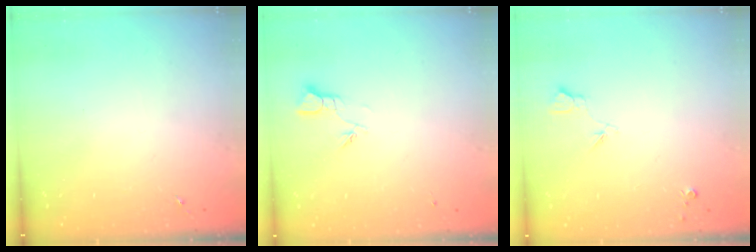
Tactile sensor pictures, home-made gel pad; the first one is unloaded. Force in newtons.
{"total": 2.7, "press": 2.7, "slide": 0.3}
{"total": 5.0, "press": 4.9, "slide": 0.7}